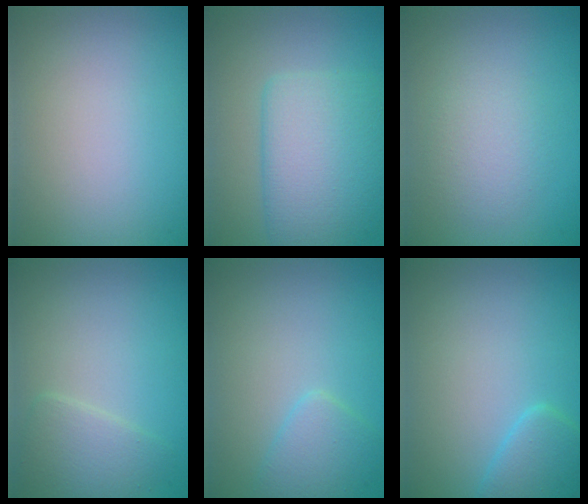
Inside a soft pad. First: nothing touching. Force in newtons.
{"total": 6.3, "press": 6.3, "slide": 0.1}
{"total": 2.3, "press": 2.3, "slide": 0.1}
{"total": 2.4, "press": 2.4, "slide": 0.0}
{"total": 2.3, "press": 2.3, "slide": 0.1}
{"total": 2.6, "press": 2.6, "slide": 0.2}